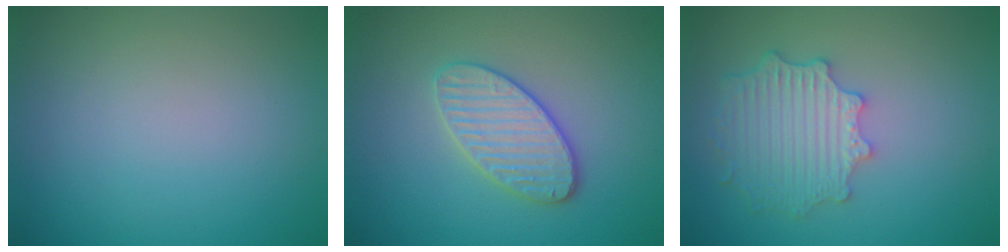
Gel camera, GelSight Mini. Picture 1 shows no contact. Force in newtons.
{"total": 3.7, "press": 3.5, "slide": 1.2}
{"total": 4.4, "press": 3.6, "slide": 2.5}